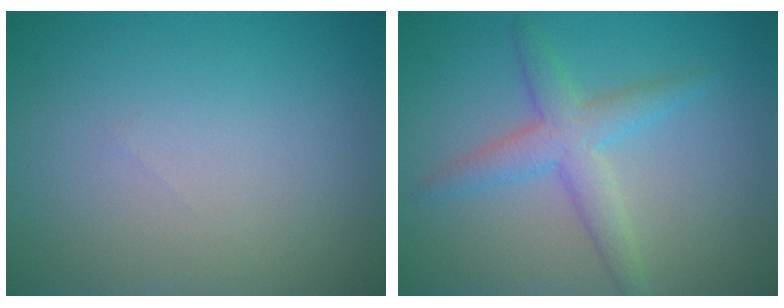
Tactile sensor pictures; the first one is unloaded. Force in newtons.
{"total": 3.4, "press": 3.4, "slide": 0.1}